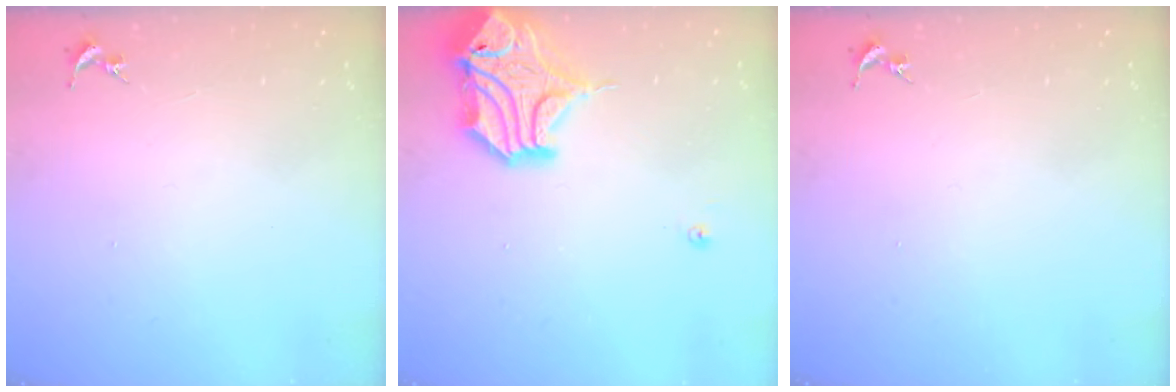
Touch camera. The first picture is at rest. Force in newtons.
{"total": 18.1, "press": 17.9, "slide": 2.5}
{"total": 0.0}